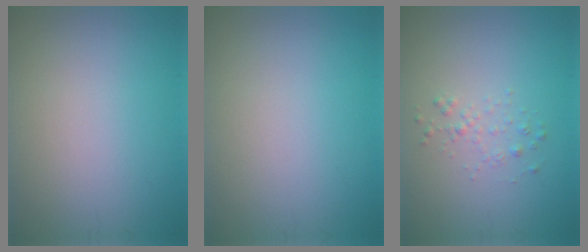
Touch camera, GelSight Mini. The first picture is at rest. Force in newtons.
{"total": 0.0}
{"total": 1.1, "press": 1.1, "slide": 0.1}